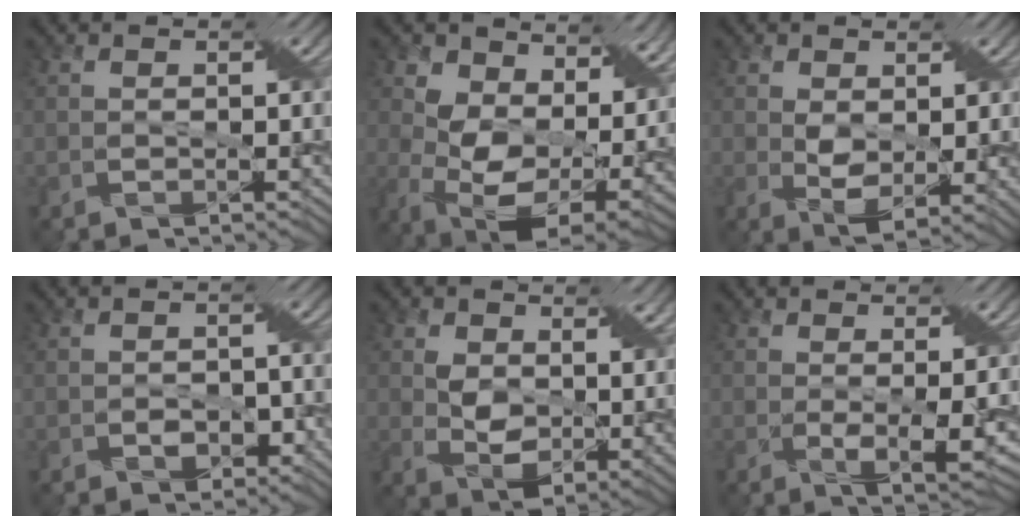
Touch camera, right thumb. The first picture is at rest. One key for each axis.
{"total": 13.9, "fx": 4.6, "fy": 8.7, "fz": 9.9, "tx": -0.197, "ty": -0.021, "tz": 0.095}
{"total": 5.5, "fx": 0.3, "fy": 3.1, "fz": 4.5, "tx": -0.080, "ty": -0.010, "tz": 0.014}
{"total": 2.0, "fx": -1.0, "fy": 1.6, "fz": 0.7, "tx": -0.004, "ty": -0.001, "tz": -0.013}
{"total": 7.0, "fx": 2.0, "fy": 4.2, "fz": 5.2, "tx": -0.100, "ty": -0.016, "tz": 0.041}
{"total": 3.6, "fx": 0.1, "fy": 0.7, "fz": 3.6, "tx": -0.062, "ty": -0.011, "tz": 0.010}